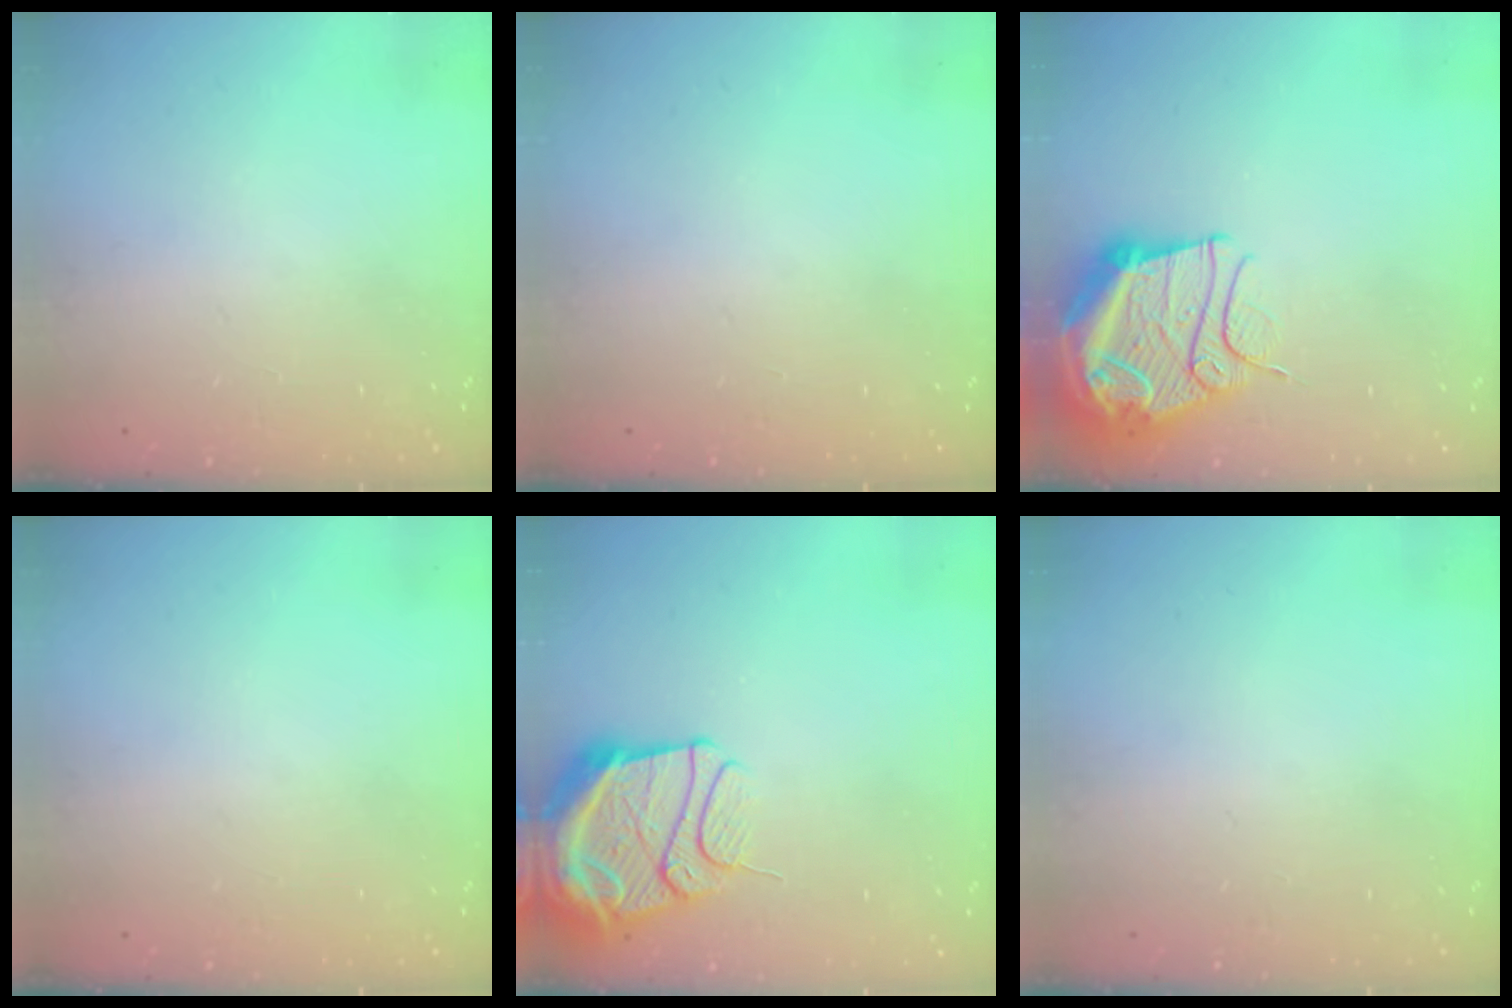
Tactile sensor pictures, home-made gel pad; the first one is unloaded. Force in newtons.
{"total": 0.0}
{"total": 17.5, "press": 17.4, "slide": 1.9}
{"total": 0.0}
{"total": 14.8, "press": 14.7, "slide": 1.7}
{"total": 0.0}